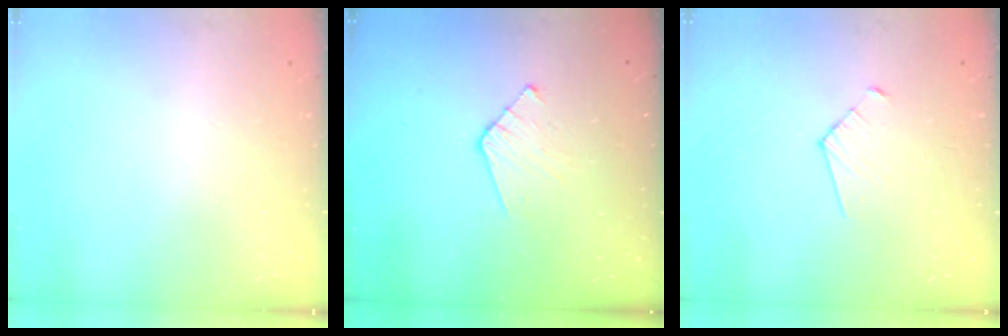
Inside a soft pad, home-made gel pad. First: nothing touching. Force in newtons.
{"total": 5.0, "press": 5.0, "slide": 0.5}
{"total": 4.3, "press": 4.3, "slide": 0.3}